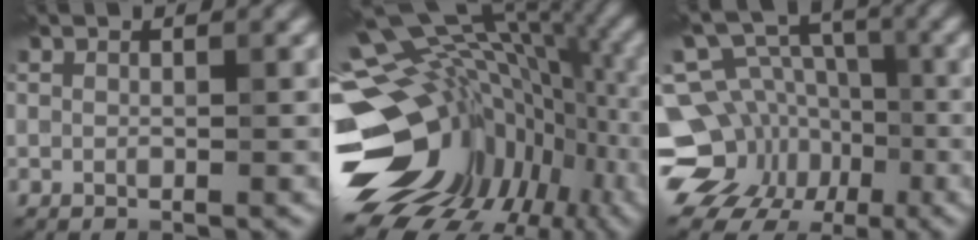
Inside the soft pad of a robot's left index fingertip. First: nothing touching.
{"total": 18.1, "force": [-2.1, 12.6, 12.8], "torque": [-0.192, -0.023, 0.014]}
{"total": 12.7, "force": [-4.9, 10.6, 4.9], "torque": [-0.088, -0.004, -0.088]}